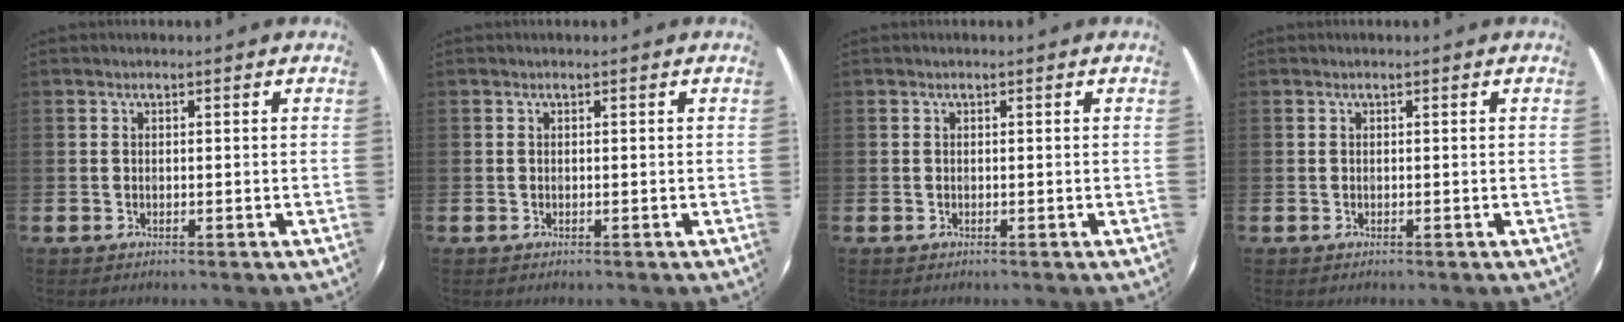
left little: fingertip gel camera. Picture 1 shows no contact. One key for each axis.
{"total": 0.0}
{"total": 0.0}
{"total": 0.0}